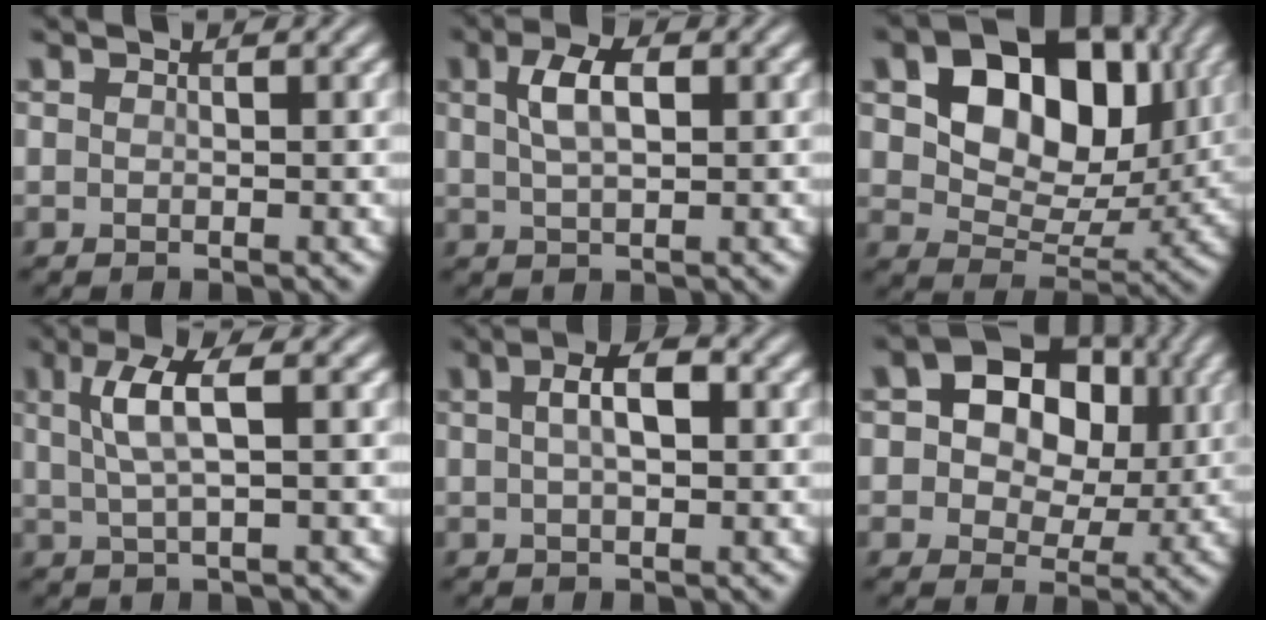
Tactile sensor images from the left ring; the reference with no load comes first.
{"total": 3.5, "force": [1.1, 1.6, 3.0], "torque": [-0.062, 0.007, 0.019]}
{"total": 11.6, "force": [3.5, 7.5, 8.0], "torque": [-0.128, 0.002, 0.051]}
{"total": 4.1, "force": [1.0, 1.0, 3.8], "torque": [-0.078, 0.004, 0.020]}
{"total": 3.5, "force": [0.7, 1.3, 3.1], "torque": [-0.057, 0.009, 0.008]}
{"total": 11.2, "force": [3.0, 8.7, 6.5], "torque": [-0.082, 0.046, 0.030]}